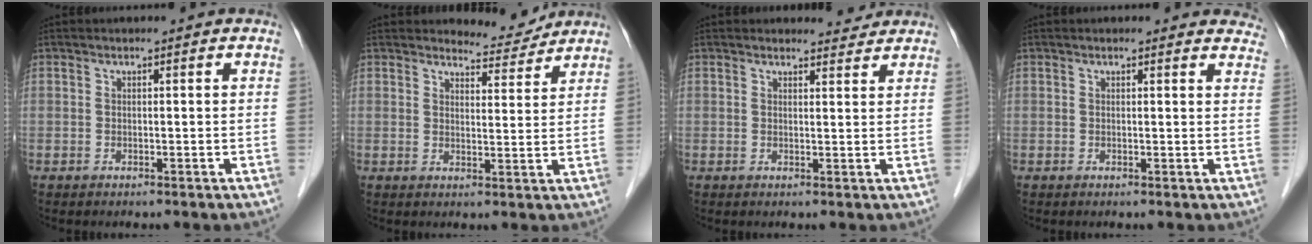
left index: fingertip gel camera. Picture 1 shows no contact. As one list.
[{"total": 4.1, "force": [4.0, 0.5, -0.5], "torque": [-0.001, -0.015, 0.057]}, {"total": 2.4, "force": [2.3, 0.4, -0.3], "torque": [-0.001, -0.009, 0.025]}, {"total": 7.2, "force": [6.8, 2.0, 0.9], "torque": [0.025, -0.011, 0.039]}]